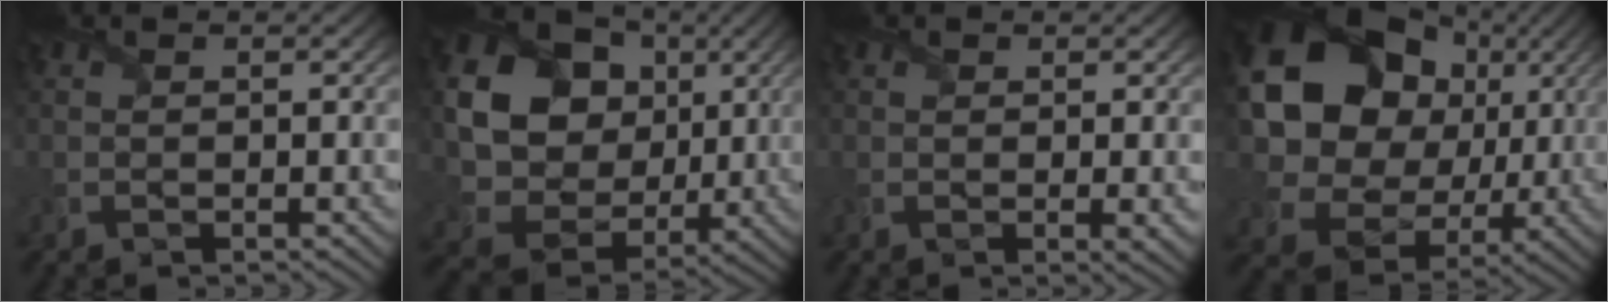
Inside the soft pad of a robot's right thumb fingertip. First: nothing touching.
{"total": 20.1, "force": [4.5, 17.4, 8.9], "torque": [-0.262, 0.013, 0.095]}
{"total": 1.4, "force": [0.1, 0.1, 1.4], "torque": [-0.027, -0.004, 0.000]}
{"total": 17.4, "force": [3.9, 14.5, 8.9], "torque": [-0.206, 0.006, 0.067]}